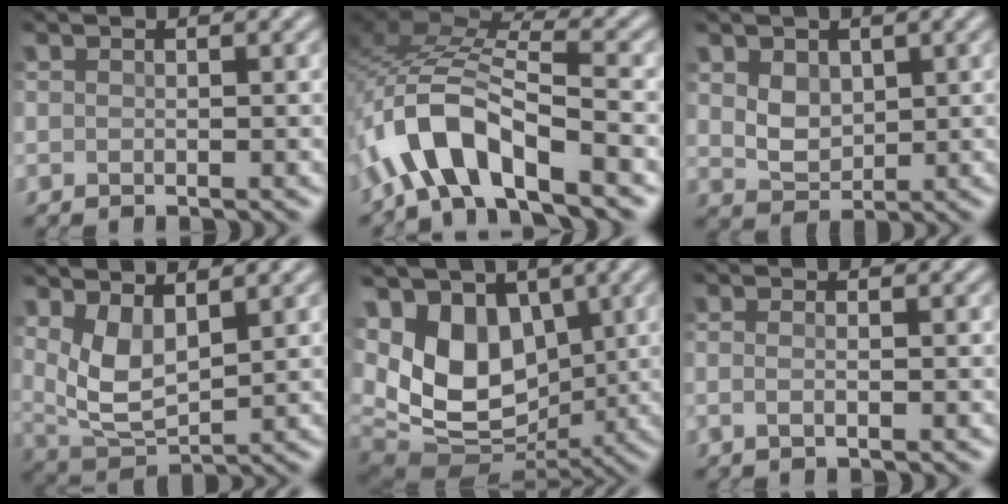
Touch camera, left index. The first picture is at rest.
{"total": 9.4, "force": [-4.8, 4.0, 7.0], "torque": [-0.127, 0.018, -0.100]}
{"total": 2.6, "force": [1.1, 1.9, 1.3], "torque": [-0.030, 0.001, 0.023]}
{"total": 4.6, "force": [1.9, 2.2, 3.5], "torque": [-0.081, -0.004, 0.046]}
{"total": 9.7, "force": [1.9, 6.7, 6.7], "torque": [-0.139, -0.005, 0.028]}
{"total": 2.0, "force": [0.1, 1.1, 1.7], "torque": [-0.012, 0.002, -0.017]}